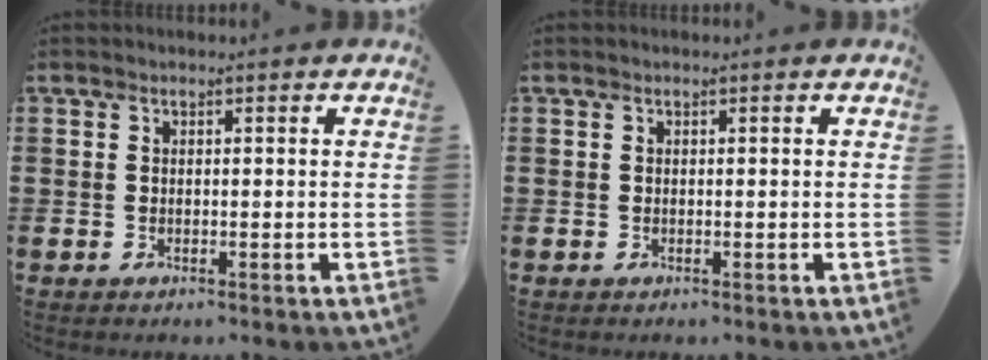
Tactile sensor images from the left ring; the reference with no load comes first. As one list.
[{"total": 0.0}]